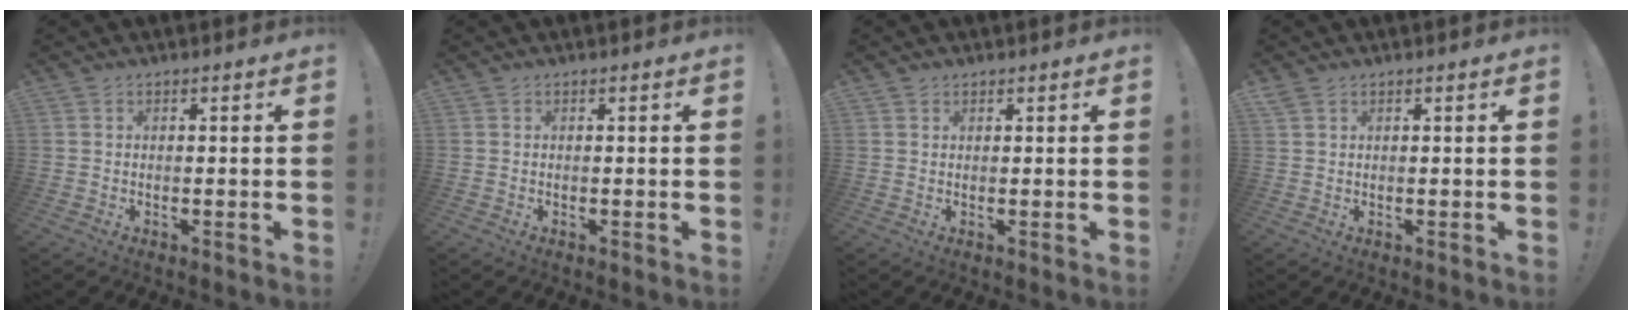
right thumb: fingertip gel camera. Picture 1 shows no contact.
{"total": 0.0}
{"total": 1.1, "force": [0.8, 0.7, 0.2], "torque": [0.000, -0.002, 0.016]}
{"total": 1.6, "force": [1.1, 0.8, 0.8], "torque": [-0.021, 0.002, 0.023]}